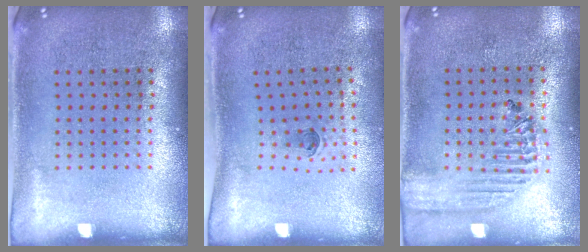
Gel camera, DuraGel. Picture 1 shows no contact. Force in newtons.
{"total": 0.5, "press": 0.3, "slide": 0.4}
{"total": 1.8, "press": 1.7, "slide": 0.7}